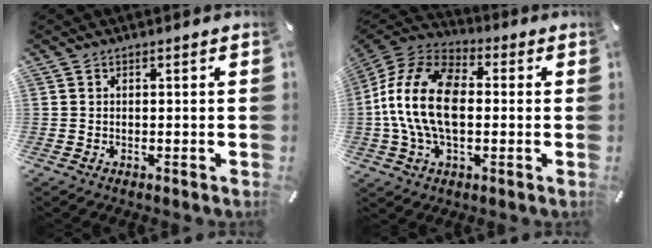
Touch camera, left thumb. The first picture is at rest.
{"total": 17.5, "force": [-0.9, 10.9, 13.6], "torque": [-0.300, 0.009, -0.020]}